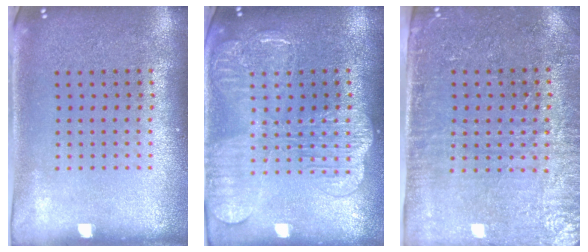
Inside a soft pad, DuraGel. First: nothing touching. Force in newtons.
{"total": 2.6, "press": 2.6, "slide": 0.3}
{"total": 3.3, "press": 3.0, "slide": 1.3}